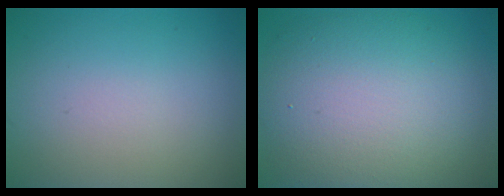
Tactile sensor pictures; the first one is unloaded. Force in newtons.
{"total": 11.6, "press": 11.6, "slide": 0.6}